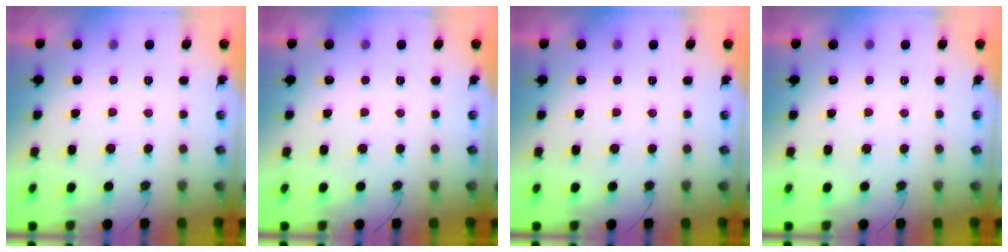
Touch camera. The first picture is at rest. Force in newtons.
{"total": 0.0}
{"total": 0.0}
{"total": 0.0}